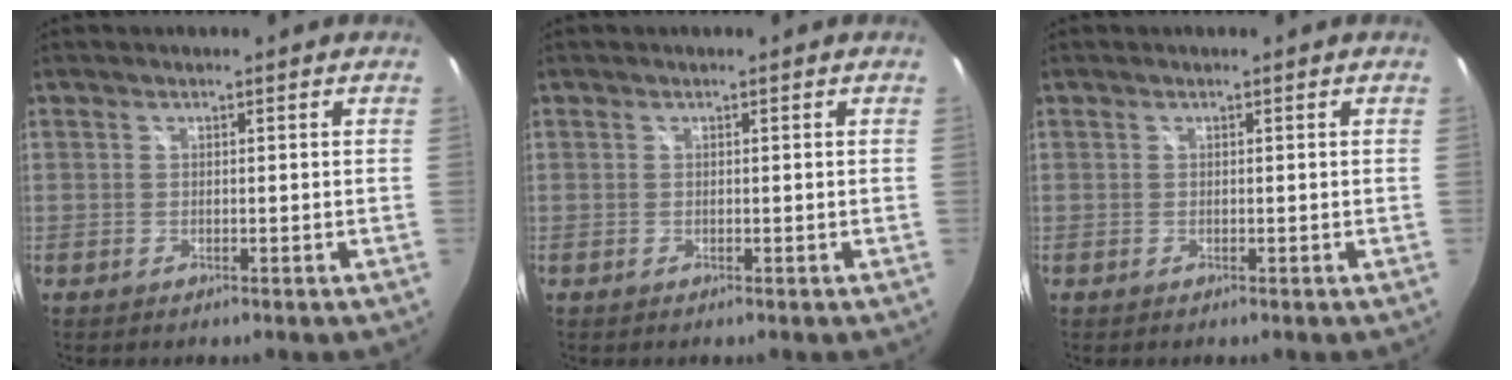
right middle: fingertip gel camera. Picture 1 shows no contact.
{"total": 0.0}
{"total": 0.0}